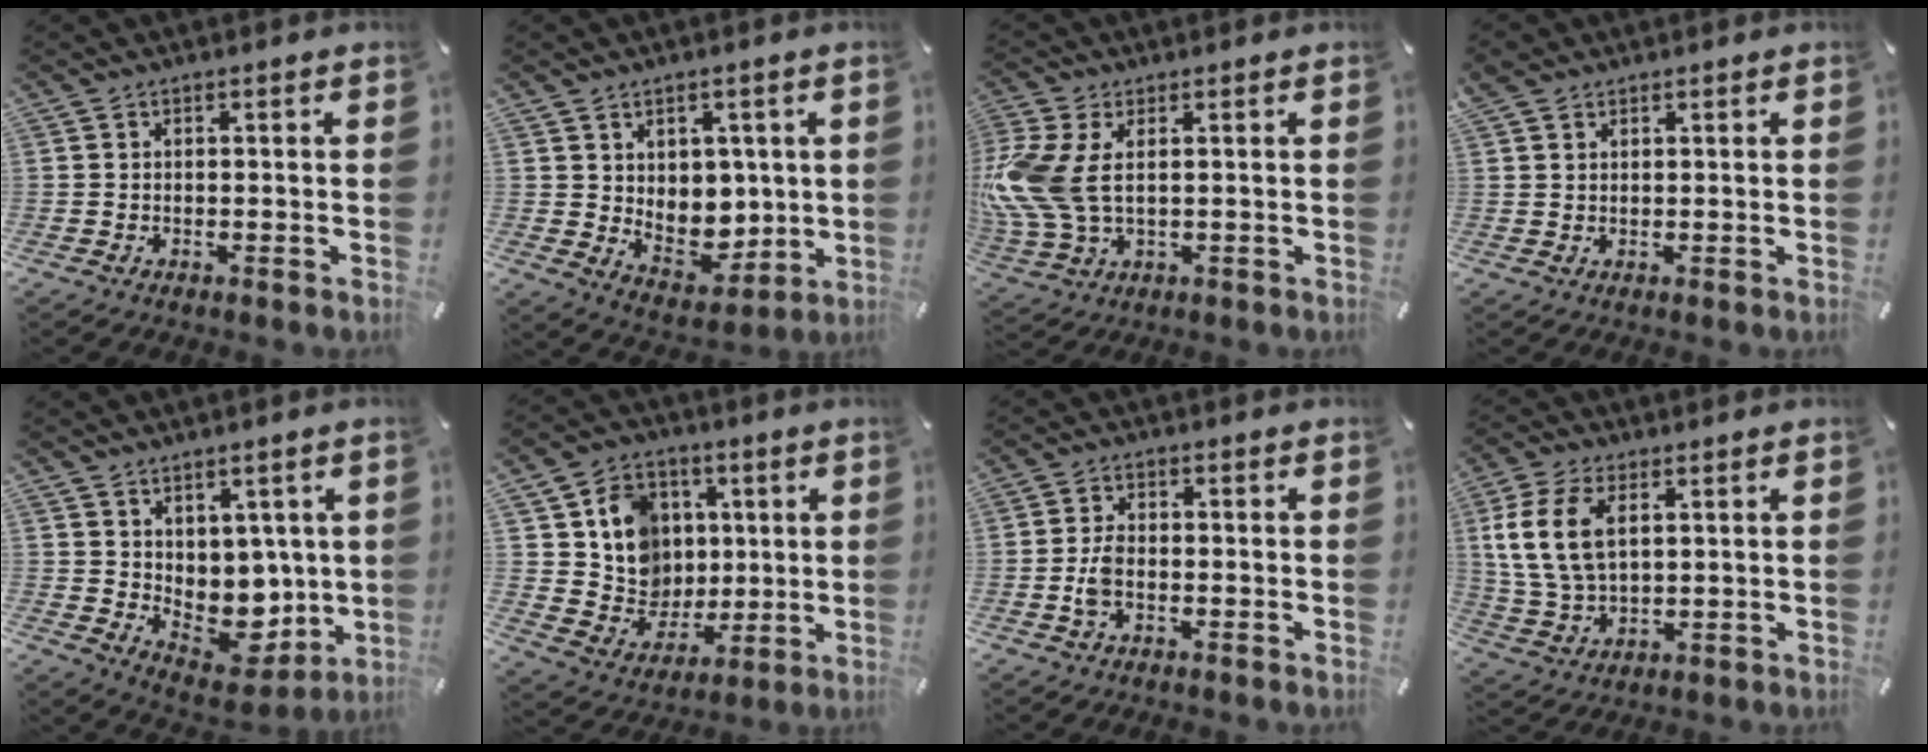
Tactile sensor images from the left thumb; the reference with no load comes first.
{"total": 7.2, "force": [3.2, 6.2, 1.8], "torque": [-0.018, -0.037, 0.065]}
{"total": 11.6, "force": [1.6, 6.6, 9.3], "torque": [-0.218, -0.008, 0.032]}
{"total": 2.1, "force": [1.5, 1.4, 0.5], "torque": [-0.012, 0.001, 0.028]}
{"total": 7.8, "force": [2.7, 6.9, 2.5], "torque": [-0.024, -0.047, 0.063]}
{"total": 12.8, "force": [3.0, 11.8, 3.8], "torque": [-0.073, -0.011, 0.070]}
{"total": 4.0, "force": [-1.1, 2.1, 3.2], "torque": [-0.069, 0.005, -0.021]}
{"total": 11.9, "force": [3.6, 8.0, 8.0], "torque": [-0.202, 0.004, 0.067]}